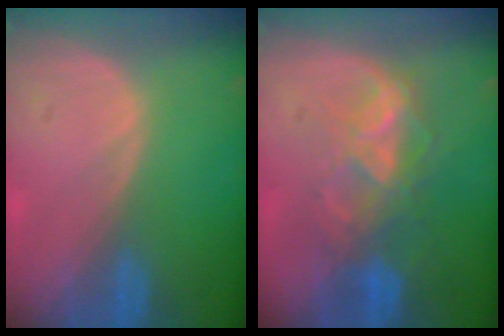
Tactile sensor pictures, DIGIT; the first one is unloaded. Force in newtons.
{"total": 7.1, "press": 6.7, "slide": 2.4}